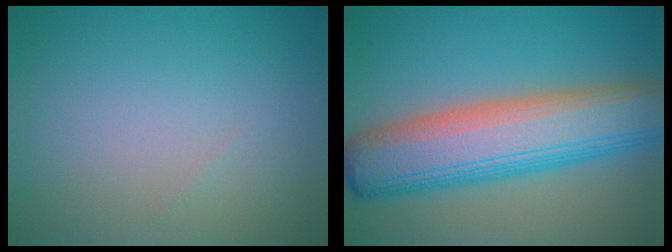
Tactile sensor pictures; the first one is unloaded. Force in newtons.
{"total": 10.6, "press": 10.6, "slide": 0.3}